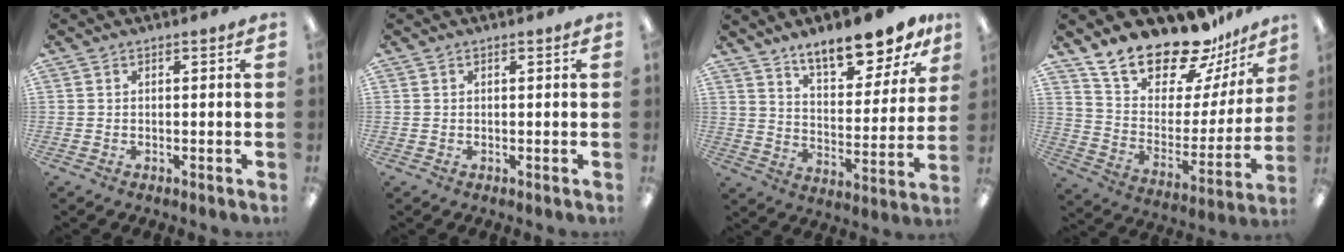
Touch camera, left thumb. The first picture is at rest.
{"total": 0.0}
{"total": 13.7, "force": [11.5, 4.2, 6.1], "torque": [-0.084, -0.080, 0.199]}
{"total": 20.1, "force": [17.6, 6.8, 7.0], "torque": [-0.129, -0.133, 0.311]}